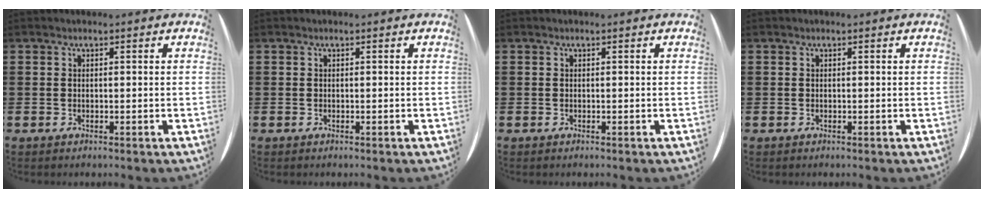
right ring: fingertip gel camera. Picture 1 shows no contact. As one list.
[{"total": 0.0}, {"total": 0.0}, {"total": 0.0}]